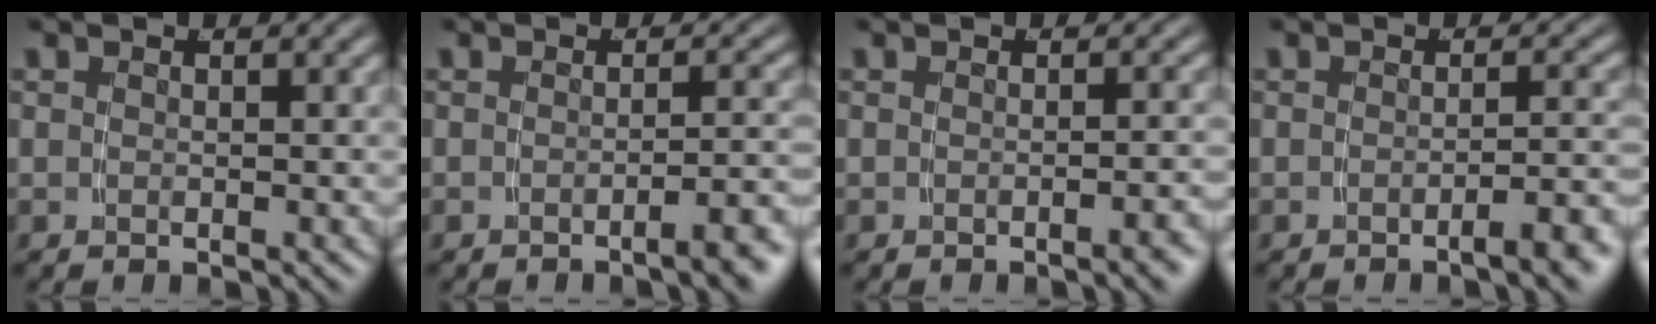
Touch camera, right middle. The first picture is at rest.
{"total": 2.8, "force": [-1.9, -0.2, 2.0], "torque": [-0.019, 0.010, -0.034]}
{"total": 1.3, "force": [-0.9, -0.4, 0.8], "torque": [-0.008, 0.012, -0.019]}
{"total": 2.7, "force": [-2.0, -0.2, 1.8], "torque": [-0.019, 0.010, -0.037]}